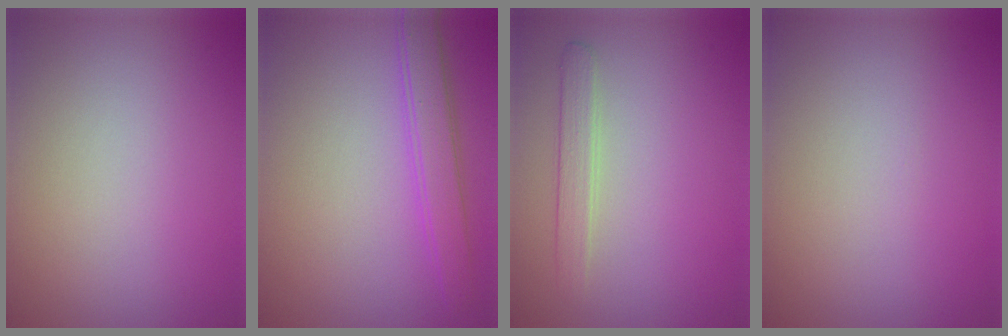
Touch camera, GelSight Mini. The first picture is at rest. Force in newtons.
{"total": 2.4, "press": 2.4, "slide": 0.2}
{"total": 1.8, "press": 1.8, "slide": 0.1}
{"total": 0.0}